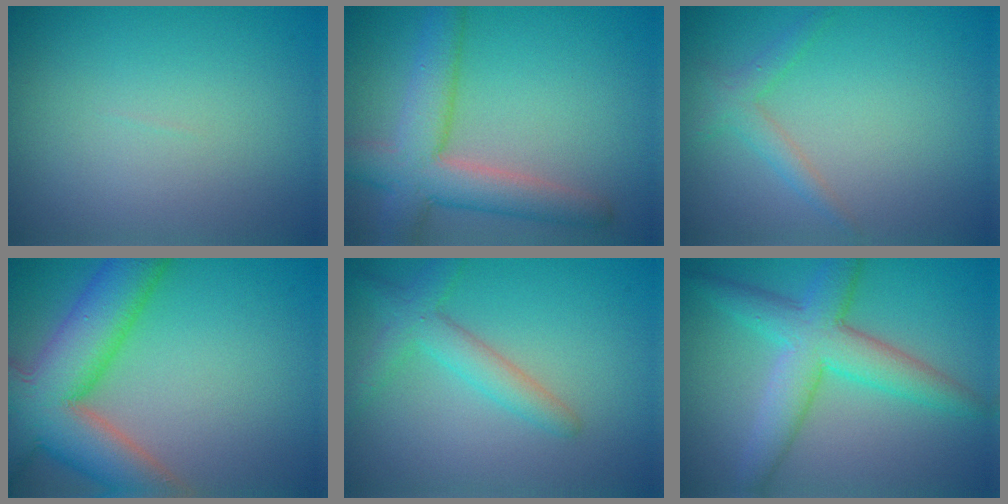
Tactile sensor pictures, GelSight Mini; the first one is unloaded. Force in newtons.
{"total": 6.4, "press": 6.4, "slide": 0.4}
{"total": 1.8, "press": 1.8, "slide": 0.1}
{"total": 11.2, "press": 11.2, "slide": 0.8}
{"total": 2.8, "press": 2.8, "slide": 0.1}
{"total": 5.9, "press": 5.9, "slide": 0.2}